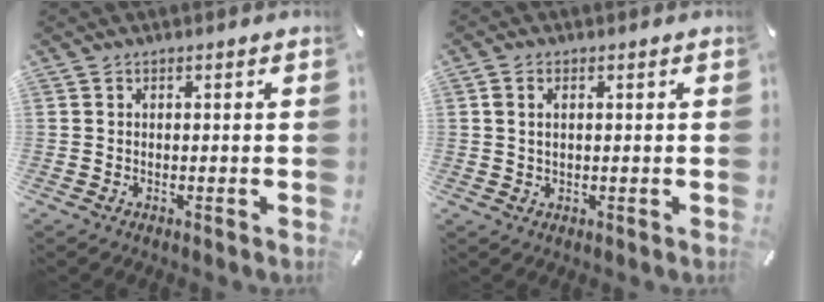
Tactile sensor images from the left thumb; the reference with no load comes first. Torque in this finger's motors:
{"motor_torque": [0.03, -0.13, 0.25, 0.00, 0.01]}